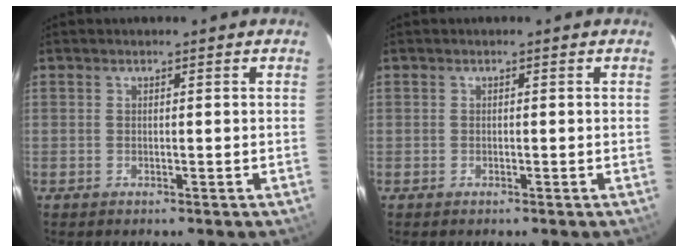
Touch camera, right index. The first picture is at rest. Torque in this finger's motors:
{"motor_torque": [-0.38, 0.04, -0.74, -0.21]}